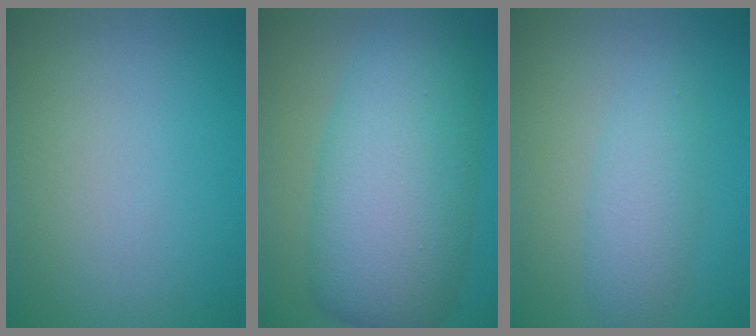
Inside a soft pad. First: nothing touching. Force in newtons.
{"total": 11.0, "press": 11.0, "slide": 0.1}
{"total": 2.8, "press": 2.8, "slide": 0.1}